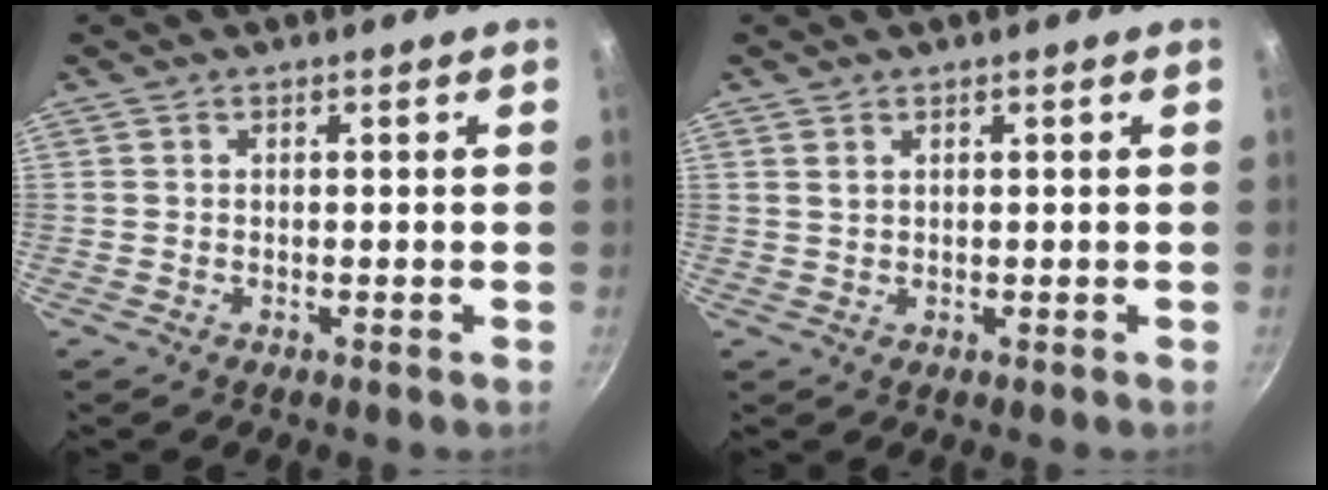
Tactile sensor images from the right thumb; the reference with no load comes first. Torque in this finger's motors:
{"motor_torque": [-0.43, 0.39, -0.22, 0.11, -0.05]}